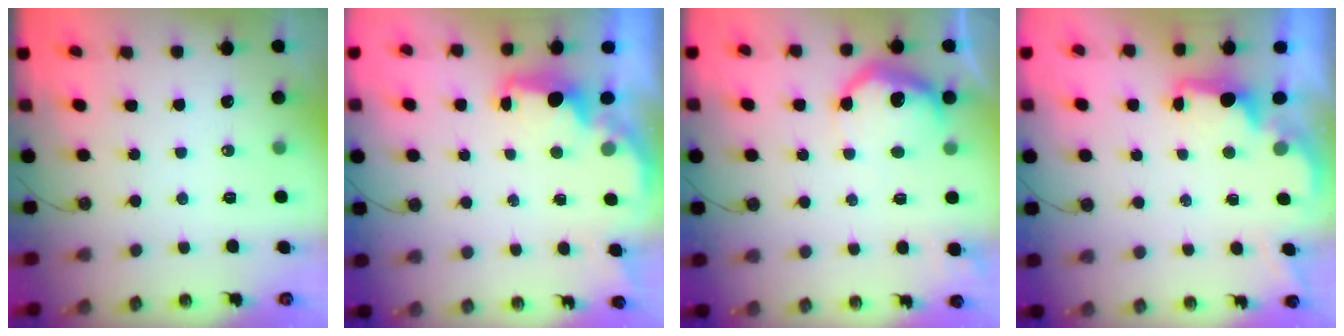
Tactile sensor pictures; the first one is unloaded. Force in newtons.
{"total": 2.4, "press": 2.2, "slide": 0.8}
{"total": 9.9, "press": 9.9, "slide": 0.7}
{"total": 1.9, "press": 1.8, "slide": 0.8}